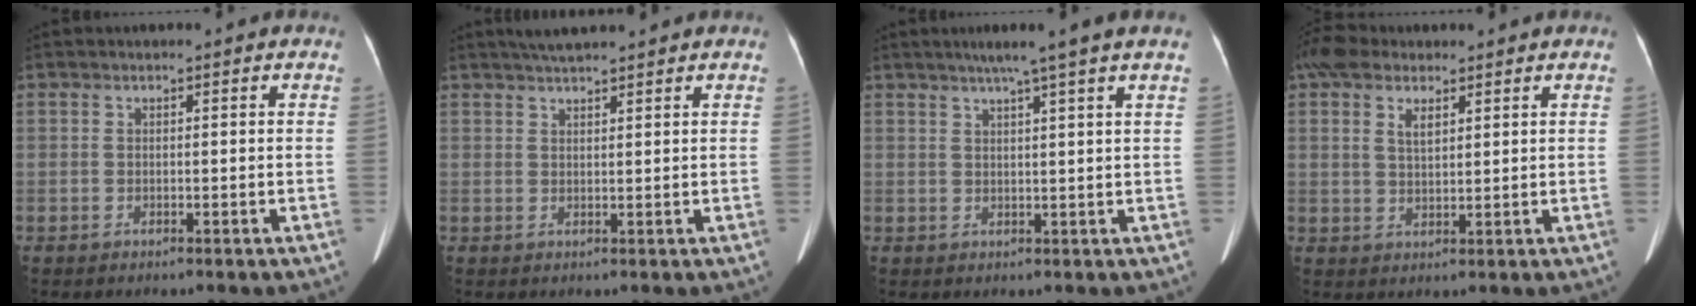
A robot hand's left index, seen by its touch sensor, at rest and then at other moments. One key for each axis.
{"total": 4.4, "fx": 3.9, "fy": 0.2, "fz": 2.2, "tx": -0.033, "ty": 0.025, "tz": 0.068}
{"total": 5.8, "fx": 4.2, "fy": -1.3, "fz": 3.8, "tx": -0.054, "ty": 0.012, "tz": 0.060}
{"total": 6.3, "fx": 3.3, "fy": 3.1, "fz": 4.4, "tx": -0.097, "ty": 0.020, "tz": 0.064}